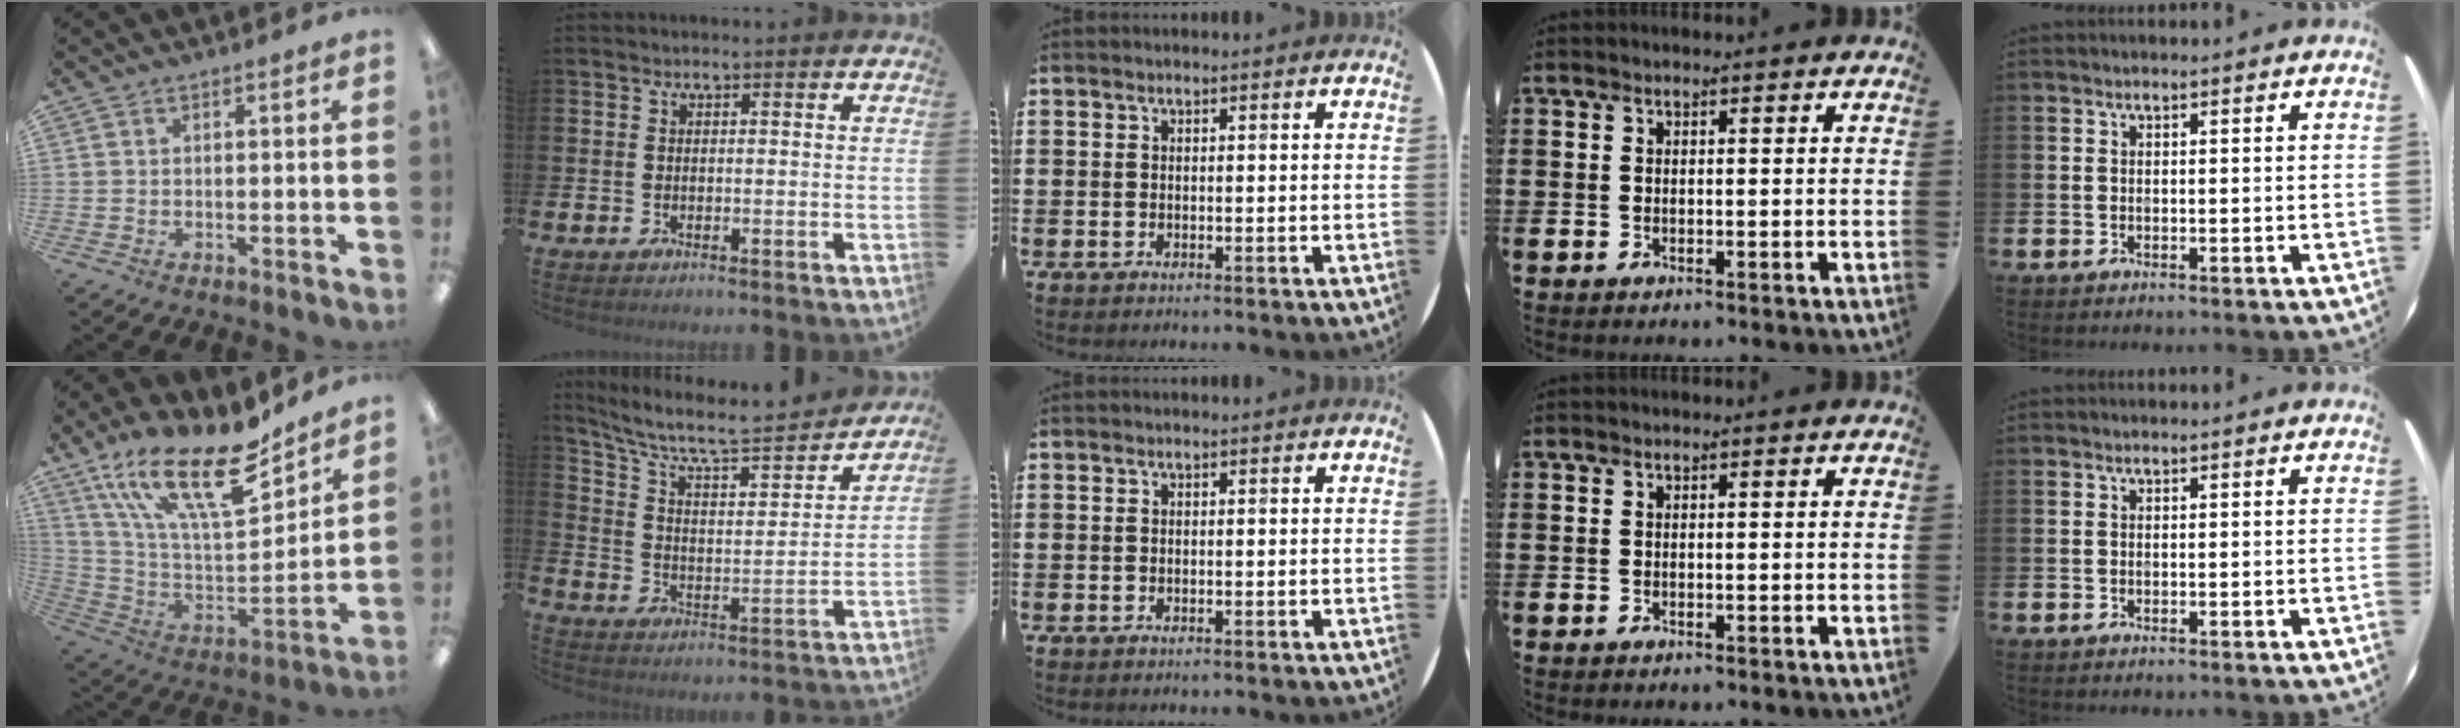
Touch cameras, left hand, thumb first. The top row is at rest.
{"thumb": {"total": 22.8, "force": [15.6, 7.5, 14.8], "torque": [-0.278, -0.100, 0.270]}, "index": {"total": 8.0, "force": [7.0, 1.8, 3.5], "torque": [-0.103, -0.049, 0.115]}}